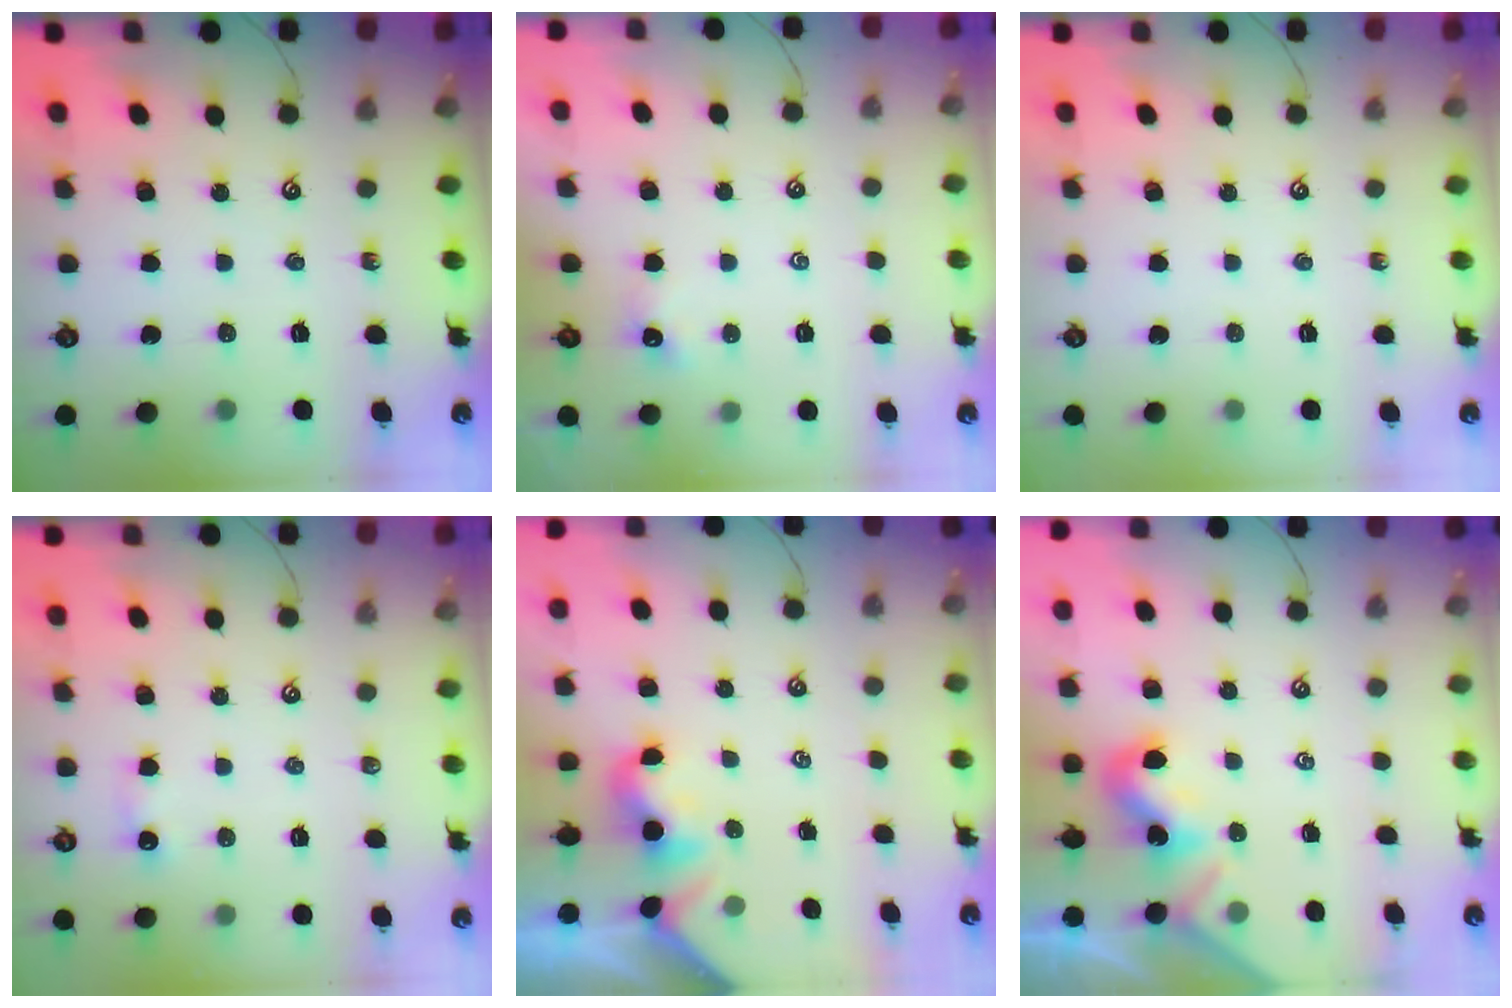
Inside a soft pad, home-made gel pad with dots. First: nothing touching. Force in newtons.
{"total": 0.0}
{"total": 0.0}
{"total": 2.6, "press": 2.6, "slide": 0.4}
{"total": 2.0, "press": 2.0, "slide": 0.4}
{"total": 2.0, "press": 1.9, "slide": 0.5}